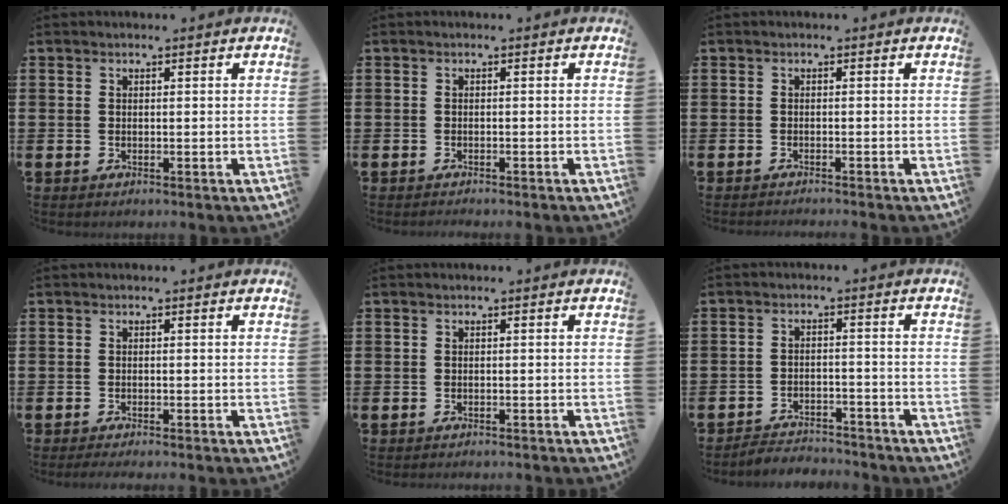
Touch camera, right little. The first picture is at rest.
{"total": 0.5, "force": [-0.5, -0.1, 0.0], "torque": [0.008, -0.006, -0.012]}
{"total": 0.7, "force": [-0.6, -0.2, 0.0], "torque": [0.000, -0.002, -0.013]}
{"total": 0.8, "force": [-0.7, 0.0, 0.4], "torque": [-0.007, -0.002, -0.014]}
{"total": 0.5, "force": [-0.5, 0.0, 0.0], "torque": [-0.001, -0.001, -0.012]}
{"total": 3.1, "force": [-3.0, 0.3, -0.2], "torque": [-0.006, 0.004, -0.066]}